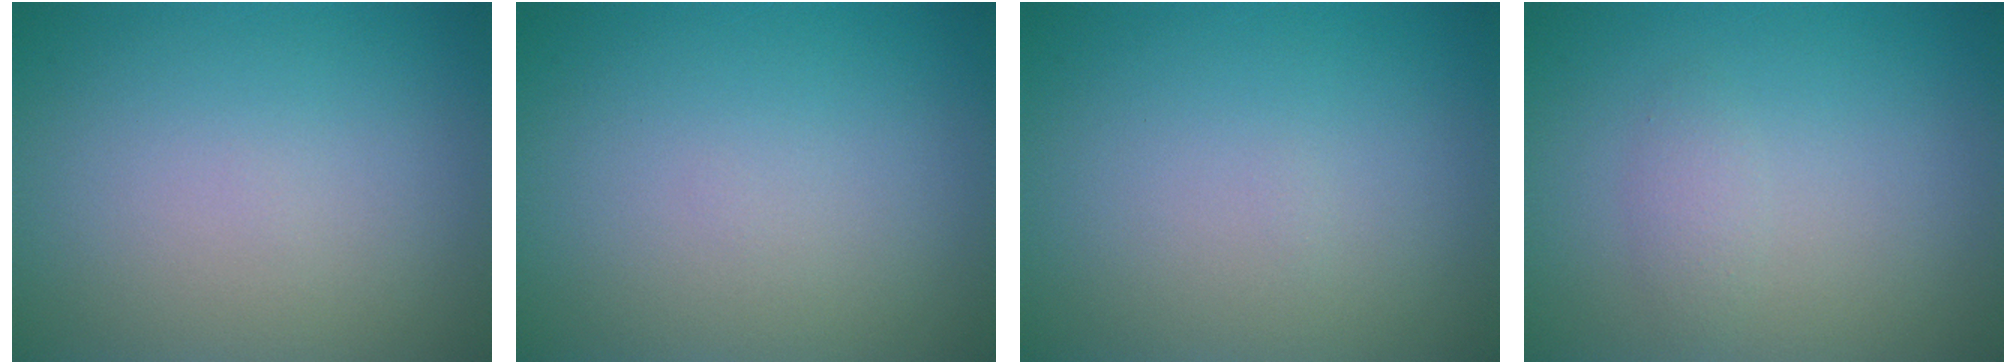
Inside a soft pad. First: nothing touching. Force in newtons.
{"total": 0.0}
{"total": 0.0}
{"total": 1.1, "press": 1.1, "slide": 0.1}